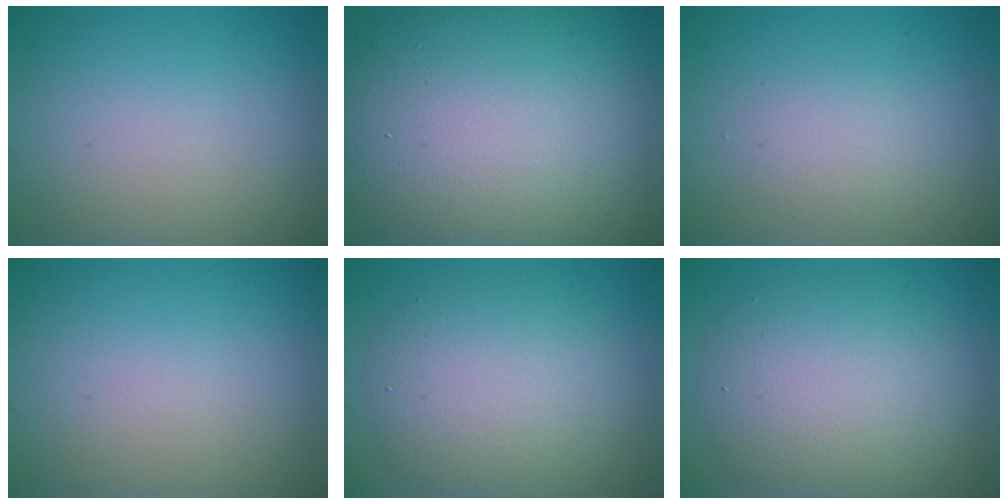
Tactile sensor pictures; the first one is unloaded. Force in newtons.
{"total": 17.1, "press": 17.1, "slide": 1.1}
{"total": 1.5, "press": 1.5, "slide": 0.1}
{"total": 0.0}
{"total": 5.7, "press": 5.7, "slide": 0.3}
{"total": 6.6, "press": 6.6, "slide": 0.3}